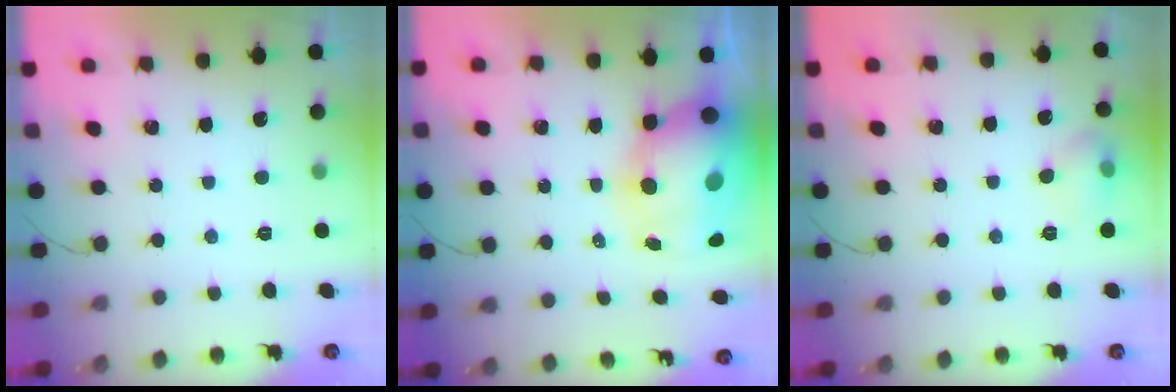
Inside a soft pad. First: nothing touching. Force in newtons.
{"total": 16.3, "press": 15.9, "slide": 3.8}
{"total": 6.6, "press": 6.4, "slide": 1.6}